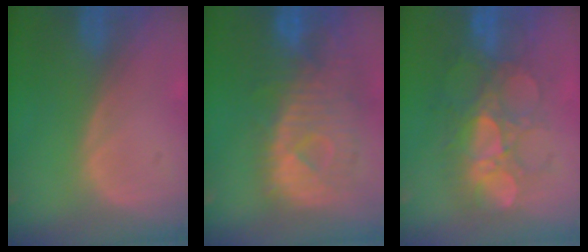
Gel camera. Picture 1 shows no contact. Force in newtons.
{"total": 11.3, "press": 9.9, "slide": 5.4}
{"total": 8.8, "press": 8.6, "slide": 1.5}